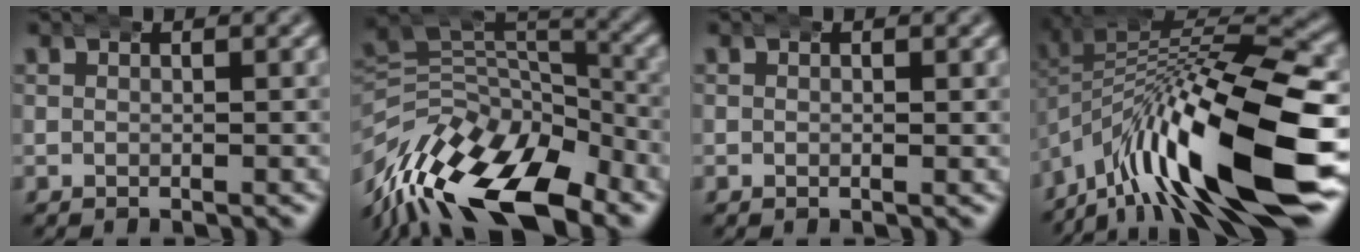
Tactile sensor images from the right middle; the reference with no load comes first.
{"total": 11.1, "force": [-2.9, 7.4, 7.7], "torque": [-0.124, -0.021, -0.048]}
{"total": 0.0}
{"total": 15.8, "force": [-4.4, 8.0, 12.9], "torque": [-0.193, -0.011, -0.063]}